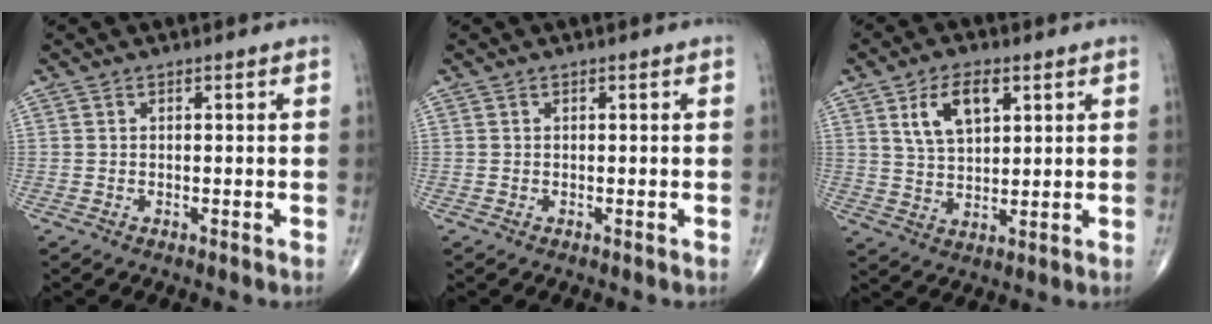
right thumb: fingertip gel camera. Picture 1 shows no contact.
{"total": 0.0}
{"total": 8.5, "force": [3.6, 4.5, 6.2], "torque": [-0.096, -0.011, 0.070]}